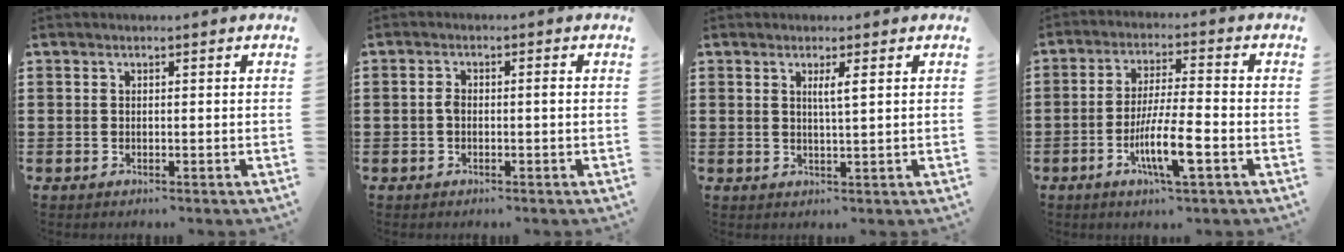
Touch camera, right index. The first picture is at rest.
{"total": 1.7, "force": [-0.2, 0.6, 1.6], "torque": [-0.030, 0.003, -0.006]}
{"total": 2.1, "force": [0.8, -0.1, 2.0], "torque": [-0.041, -0.002, 0.010]}
{"total": 8.7, "force": [-3.5, 1.3, 7.9], "torque": [-0.159, -0.014, -0.068]}